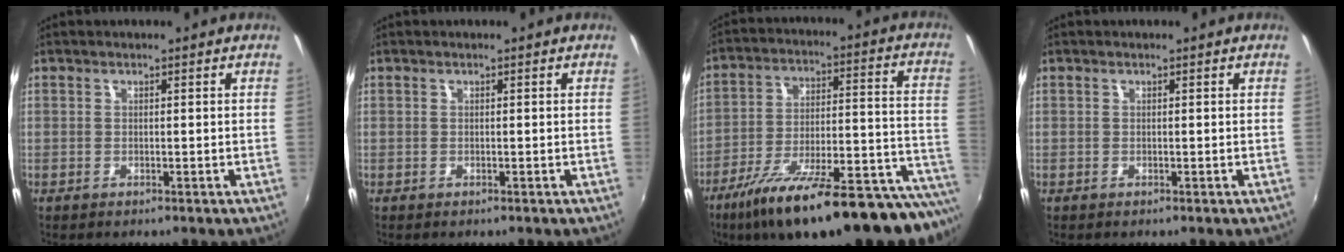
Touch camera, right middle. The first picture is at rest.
{"total": 0.0}
{"total": 30.2, "force": [-23.8, 5.0, 18.0], "torque": [-0.237, -0.055, -0.343]}
{"total": 0.0}